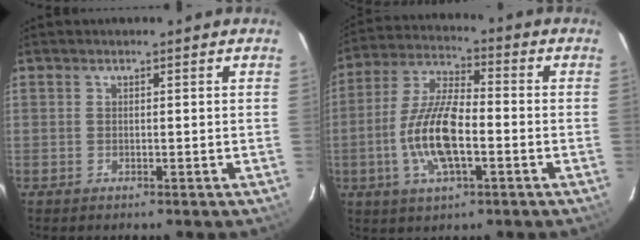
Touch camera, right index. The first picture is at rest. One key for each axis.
{"total": 13.3, "fx": -3.4, "fy": 4.7, "fz": 11.9, "tx": -0.250, "ty": 0.000, "tz": -0.067}